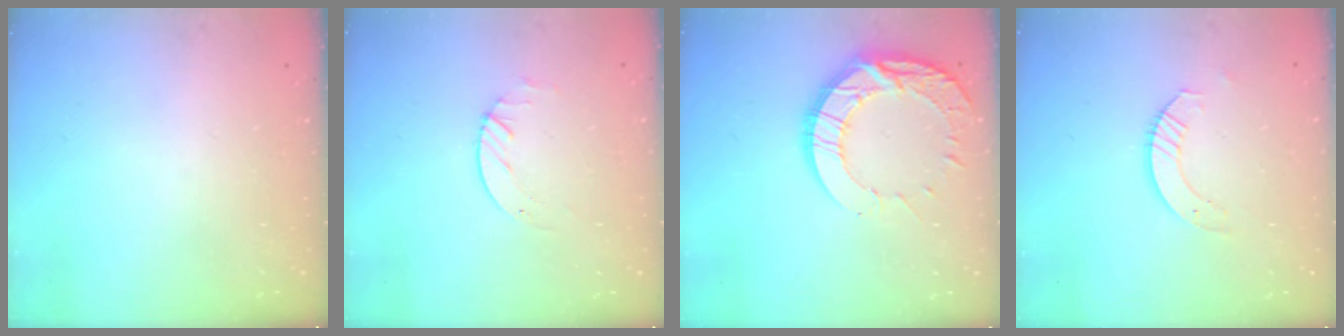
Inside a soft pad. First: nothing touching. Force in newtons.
{"total": 1.7, "press": 1.7, "slide": 0.2}
{"total": 15.2, "press": 15.2, "slide": 1.2}
{"total": 3.8, "press": 3.8, "slide": 0.1}